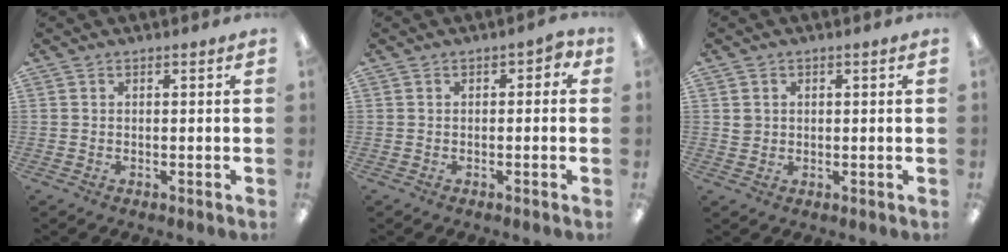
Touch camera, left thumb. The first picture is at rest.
{"total": 2.1, "force": [-0.6, 1.5, 1.4], "torque": [-0.018, 0.004, -0.014]}
{"total": 1.8, "force": [0.4, 1.7, 0.6], "torque": [-0.013, 0.003, 0.007]}